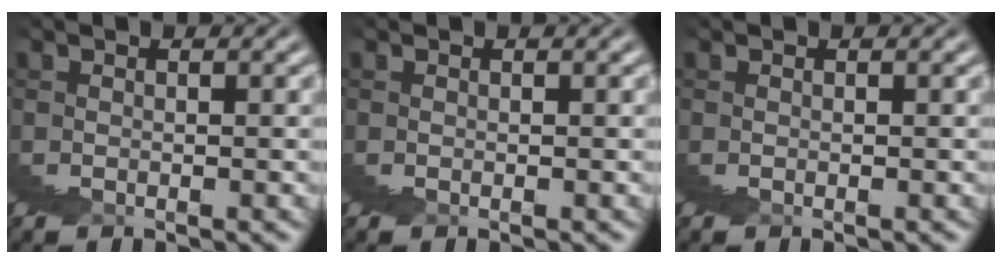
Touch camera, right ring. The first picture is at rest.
{"total": 0.0}
{"total": 0.0}